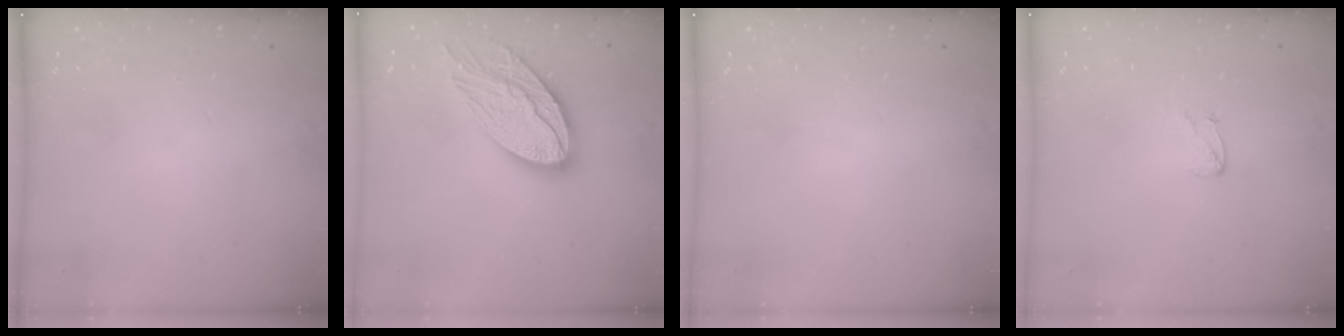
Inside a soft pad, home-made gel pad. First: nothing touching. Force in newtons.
{"total": 16.2, "press": 16.1, "slide": 1.1}
{"total": 0.0}
{"total": 3.0, "press": 3.0, "slide": 0.3}